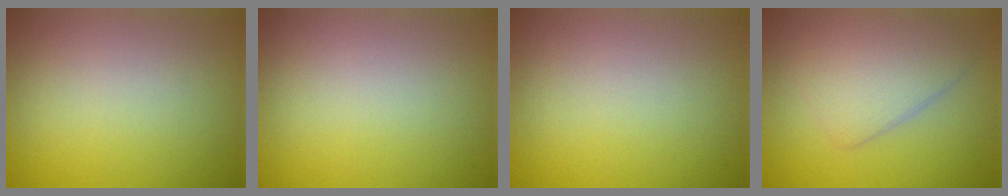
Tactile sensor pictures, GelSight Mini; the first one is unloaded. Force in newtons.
{"total": 0.0}
{"total": 0.0}
{"total": 4.4, "press": 4.4, "slide": 0.1}